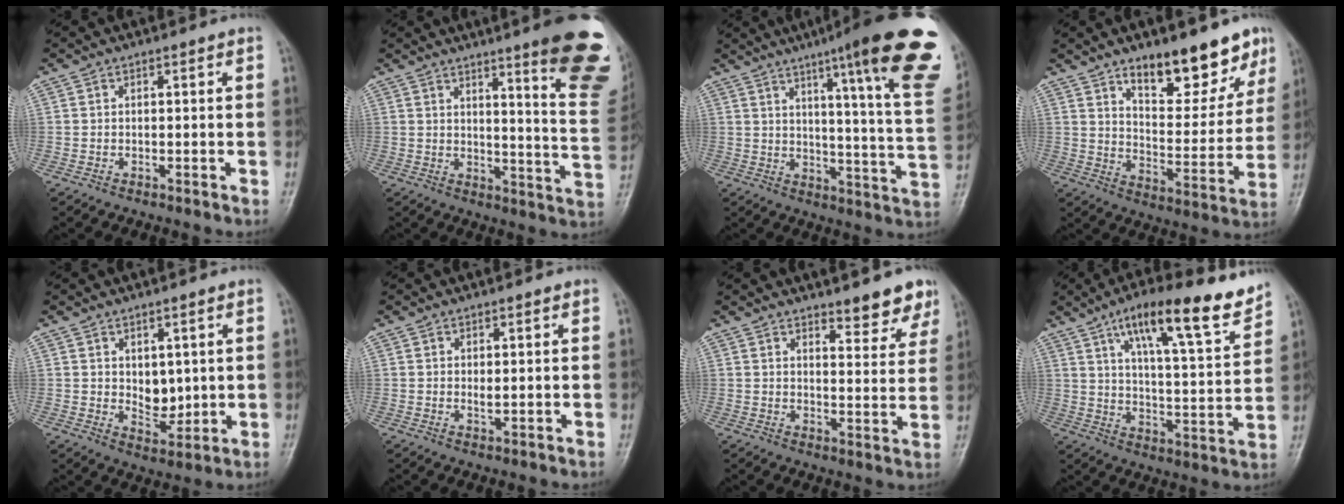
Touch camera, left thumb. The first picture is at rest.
{"total": 18.8, "force": [11.4, 2.5, 14.7], "torque": [-0.151, -0.072, 0.138]}
{"total": 22.8, "force": [13.3, 2.6, 18.3], "torque": [-0.232, -0.044, 0.165]}
{"total": 16.0, "force": [10.9, 6.3, 9.9], "torque": [-0.084, -0.077, 0.171]}
{"total": 5.5, "force": [1.0, 3.7, 3.9], "torque": [-0.037, -0.018, 0.029]}
{"total": 1.4, "force": [0.5, 0.6, 1.2], "torque": [-0.018, -0.005, 0.011]}
{"total": 7.2, "force": [5.8, 2.3, 3.5], "torque": [-0.016, -0.041, 0.071]}
{"total": 17.5, "force": [11.7, 3.8, 12.5], "torque": [-0.168, -0.053, 0.185]}